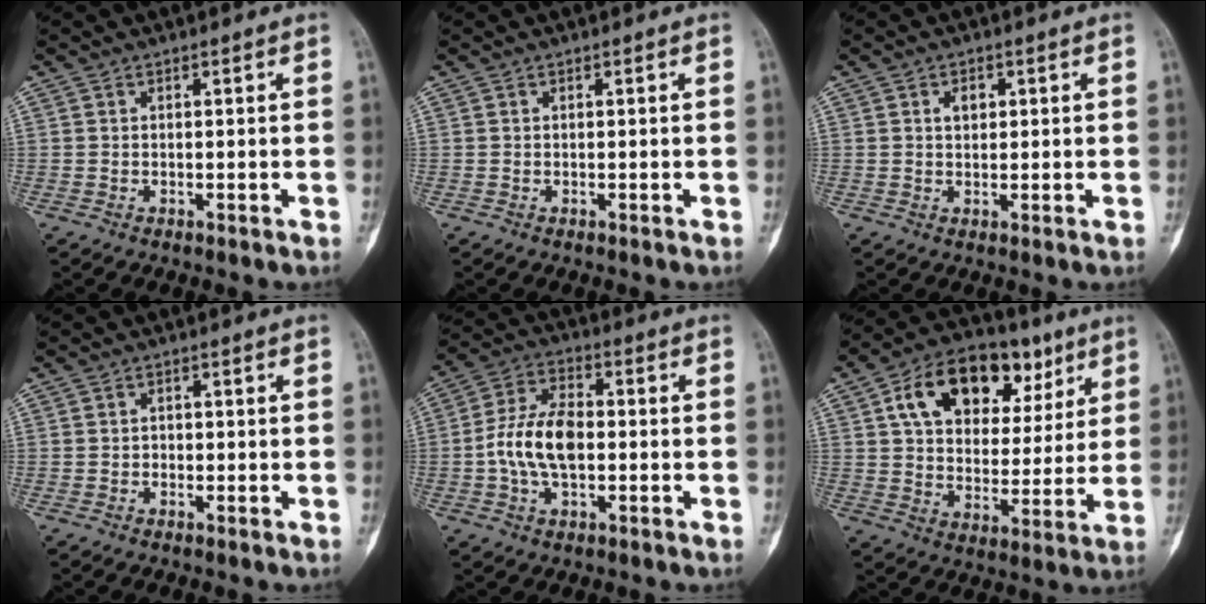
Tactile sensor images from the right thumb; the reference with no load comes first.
{"total": 0.0}
{"total": 2.5, "force": [0.8, 1.8, 1.6], "torque": [-0.018, 0.000, 0.011]}
{"total": 0.9, "force": [-0.2, 0.8, 0.3], "torque": [0.005, 0.004, -0.005]}
{"total": 11.3, "force": [-1.1, 6.5, 9.2], "torque": [-0.172, 0.025, -0.026]}
{"total": 20.2, "force": [8.7, 12.8, 12.9], "torque": [-0.164, -0.001, 0.137]}